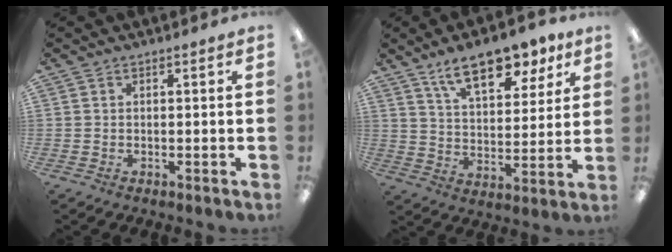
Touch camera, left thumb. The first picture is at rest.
{"total": 14.1, "force": [10.3, 5.9, 7.7], "torque": [-0.118, -0.049, 0.179]}